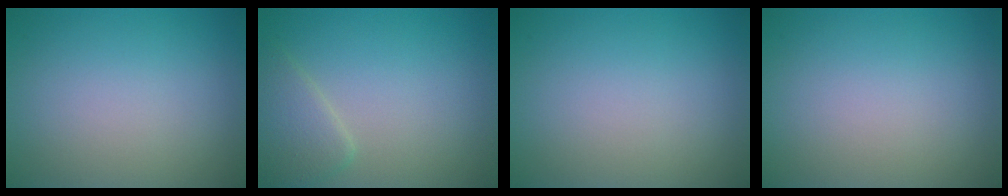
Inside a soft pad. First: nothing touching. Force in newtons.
{"total": 2.6, "press": 2.6, "slide": 0.1}
{"total": 0.0}
{"total": 0.0}